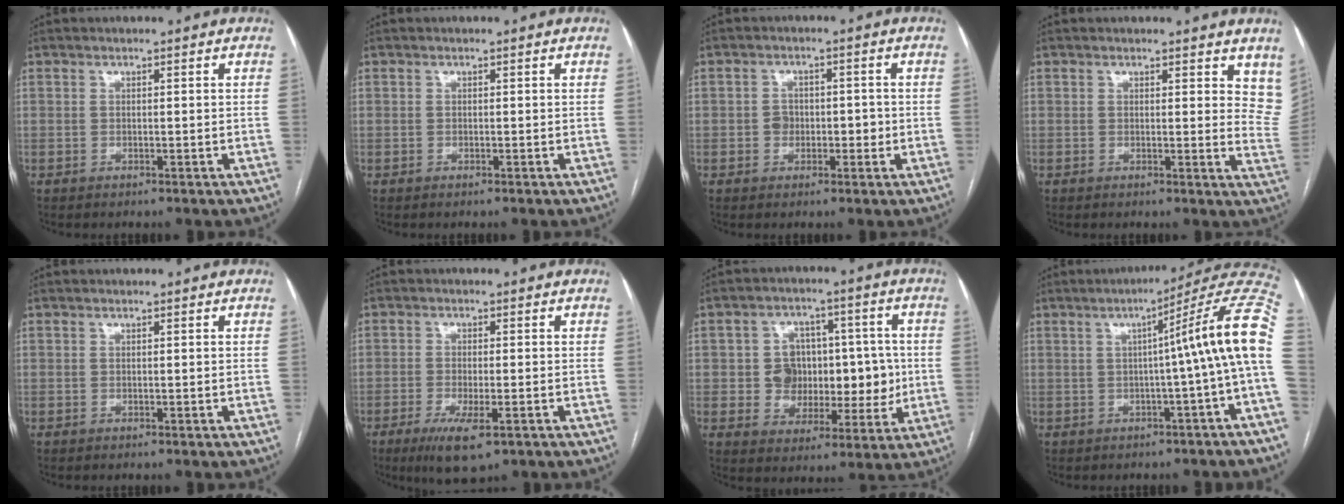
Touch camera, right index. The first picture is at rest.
{"total": 0.0}
{"total": 3.4, "force": [-0.6, 2.6, 2.2], "torque": [-0.026, 0.016, -0.007]}
{"total": 8.2, "force": [6.8, 3.2, 3.3], "torque": [-0.011, -0.027, 0.057]}
{"total": 0.0}
{"total": 6.6, "force": [-3.6, 1.6, 5.3], "torque": [-0.096, -0.015, -0.055]}
{"total": 9.9, "force": [0.1, 8.2, 5.5], "torque": [-0.069, 0.039, 0.014]}
{"total": 12.7, "force": [0.0, -1.9, 12.5], "torque": [-0.145, 0.030, -0.010]}